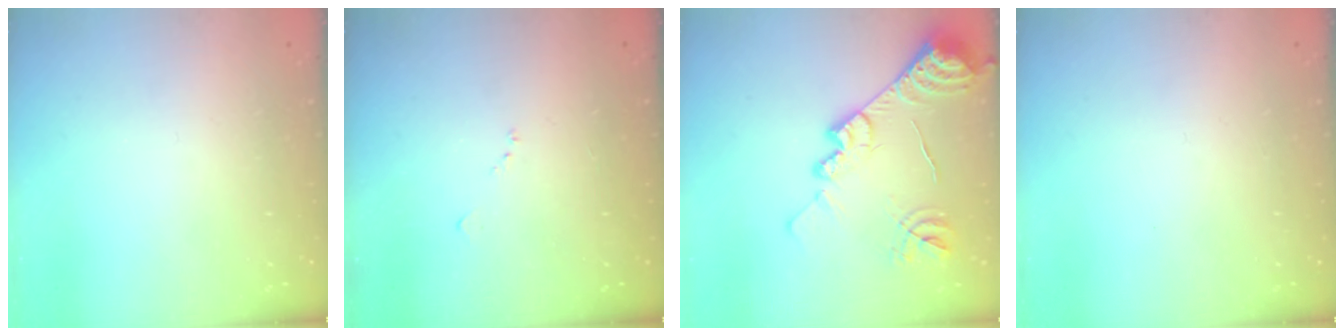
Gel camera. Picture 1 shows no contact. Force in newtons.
{"total": 5.8, "press": 5.7, "slide": 0.7}
{"total": 18.4, "press": 18.3, "slide": 1.5}
{"total": 0.0}